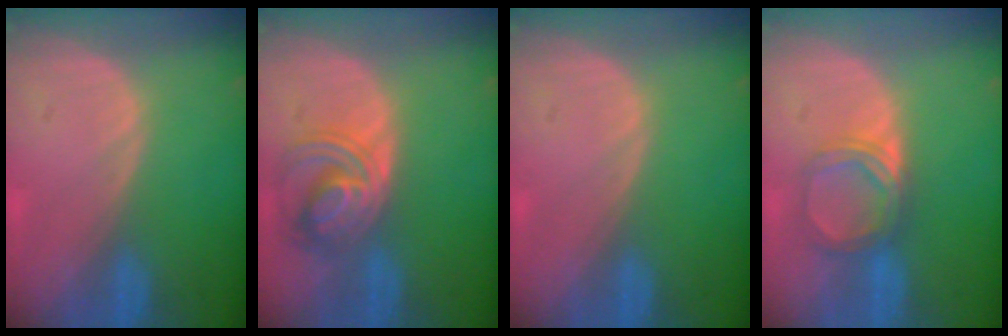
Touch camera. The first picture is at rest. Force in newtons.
{"total": 6.4, "press": 6.3, "slide": 0.7}
{"total": 0.0}
{"total": 5.2, "press": 4.8, "slide": 1.9}